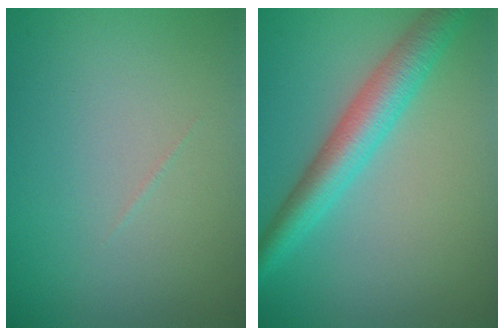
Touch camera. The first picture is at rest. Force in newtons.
{"total": 5.0, "press": 5.0, "slide": 0.1}